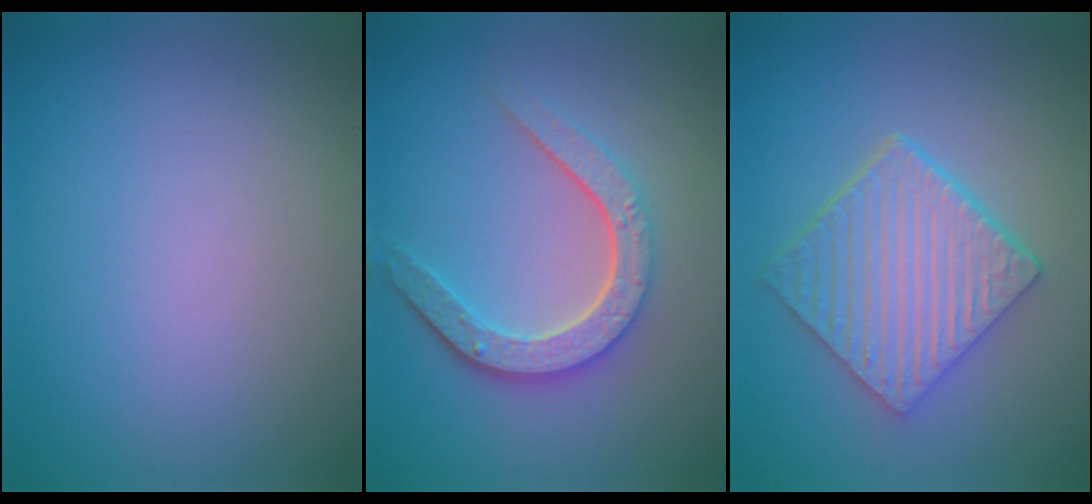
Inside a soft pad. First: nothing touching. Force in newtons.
{"total": 4.8, "press": 3.6, "slide": 3.2}
{"total": 5.8, "press": 4.6, "slide": 3.5}